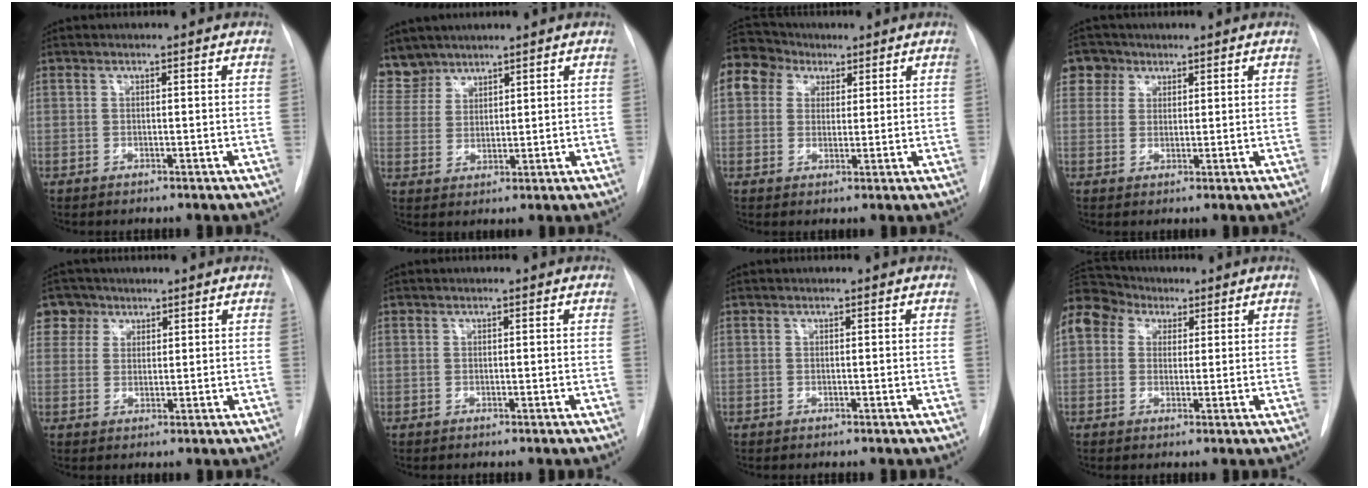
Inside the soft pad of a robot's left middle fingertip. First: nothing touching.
{"total": 6.3, "force": [5.7, 2.8, -0.3], "torque": [0.010, 0.006, 0.119]}
{"total": 14.4, "force": [6.8, 11.9, 4.4], "torque": [-0.153, 0.071, 0.134]}
{"total": 3.9, "force": [2.2, 3.3, 0.2], "torque": [0.003, 0.010, 0.037]}
{"total": 4.1, "force": [2.5, 3.3, -0.1], "torque": [0.008, 0.009, 0.044]}
{"total": 0.0}
{"total": 0.0}
{"total": 18.8, "force": [8.5, 14.8, 8.0], "torque": [-0.259, 0.103, 0.164]}